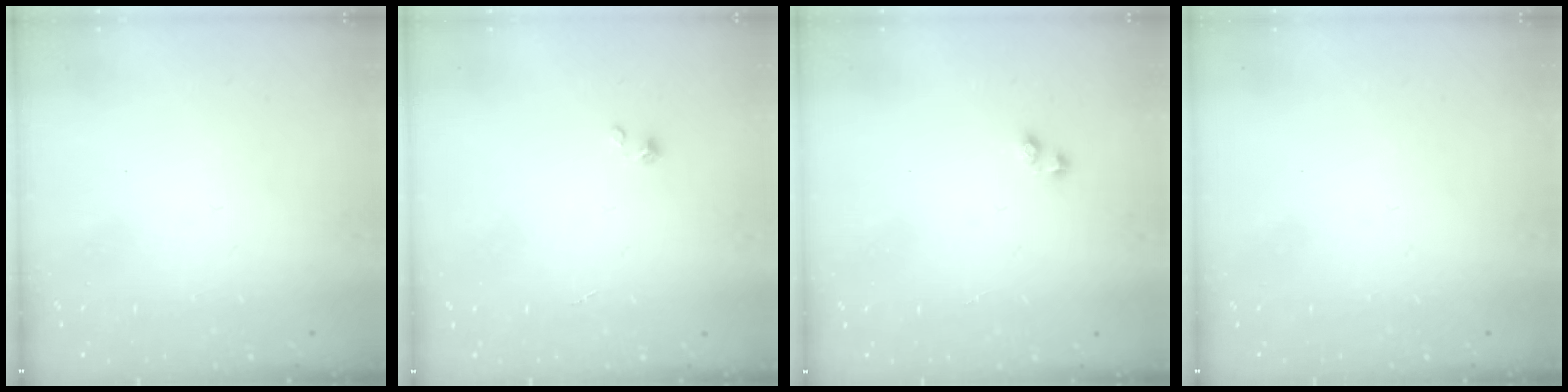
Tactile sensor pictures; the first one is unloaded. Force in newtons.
{"total": 0.6, "press": 0.6, "slide": 0.1}
{"total": 1.0, "press": 0.9, "slide": 0.5}
{"total": 0.0}